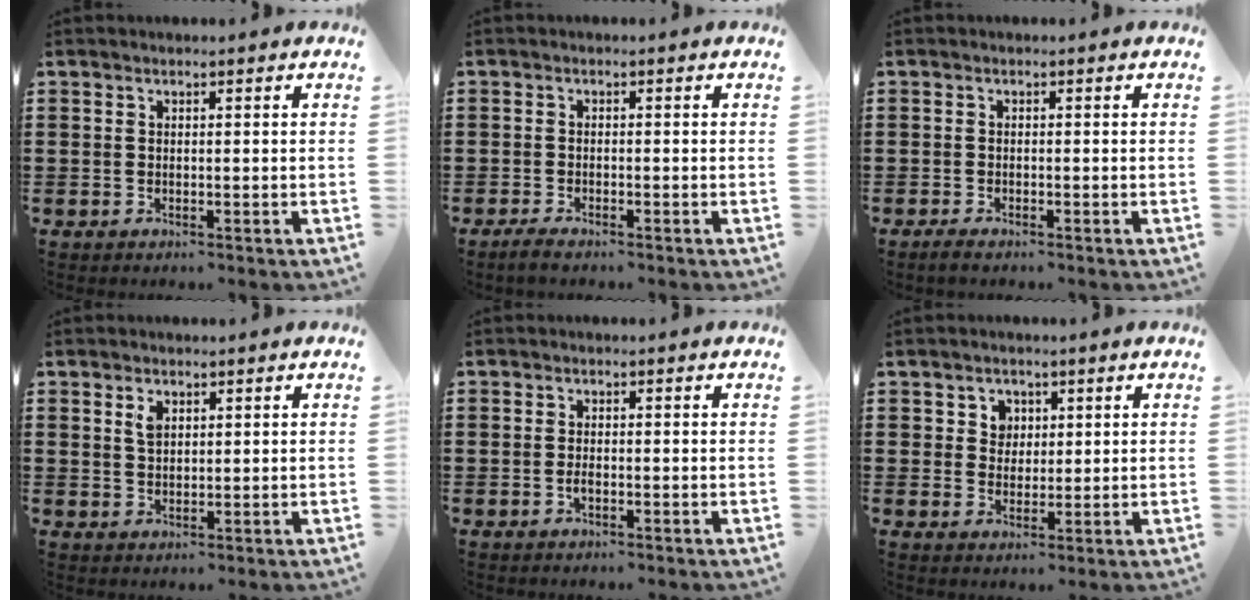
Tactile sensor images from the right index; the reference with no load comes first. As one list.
[{"total": 1.3, "force": [-1.2, 0.2, 0.5], "torque": [-0.010, 0.000, -0.022]}, {"total": 0.8, "force": [-0.8, 0.1, 0.3], "torque": [-0.008, -0.005, -0.014]}, {"total": 2.1, "force": [1.1, 1.2, 1.3], "torque": [-0.031, 0.004, 0.020]}, {"total": 1.2, "force": [-0.4, 0.5, 1.0], "torque": [-0.020, -0.003, -0.007]}, {"total": 3.0, "force": [1.2, 2.7, 0.5], "torque": [-0.015, 0.009, 0.017]}]